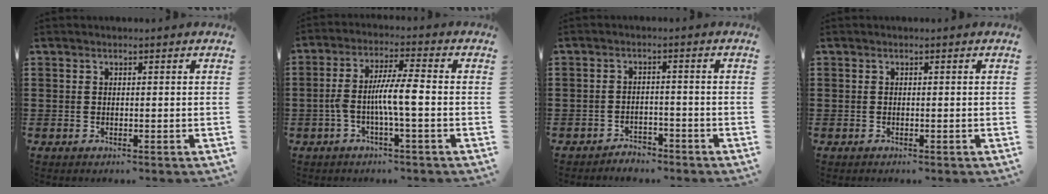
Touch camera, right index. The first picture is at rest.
{"total": 6.9, "force": [-1.5, 0.9, 6.6], "torque": [-0.130, 0.001, -0.034]}
{"total": 2.6, "force": [-2.5, 0.5, 0.0], "torque": [-0.009, 0.002, -0.054]}
{"total": 0.0}